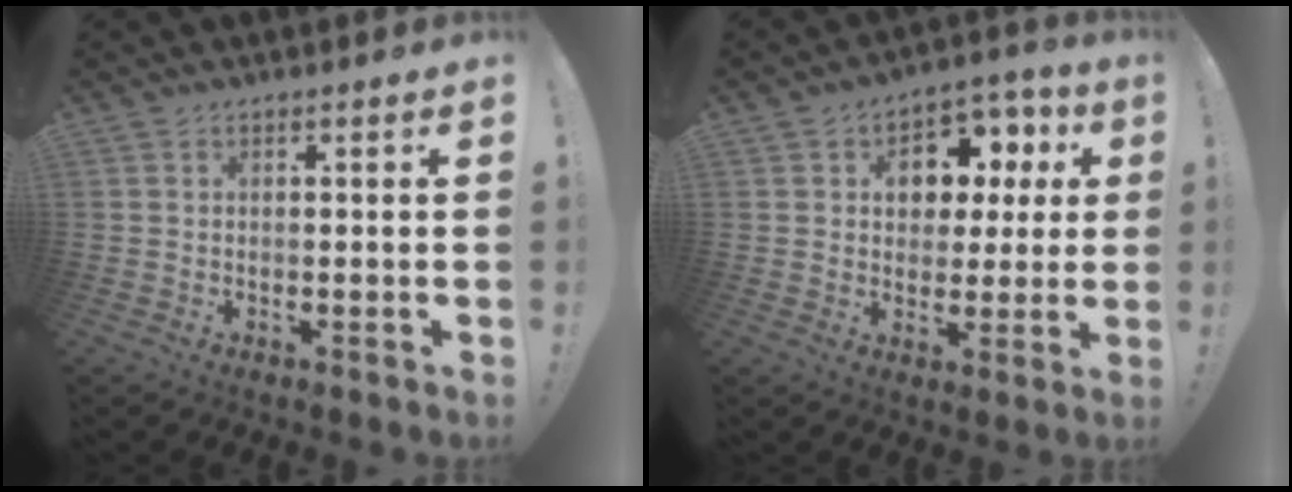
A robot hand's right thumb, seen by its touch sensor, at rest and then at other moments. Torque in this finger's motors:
{"motor_torque": [1.32, 1.91, 0.29, -0.16, 0.00]}